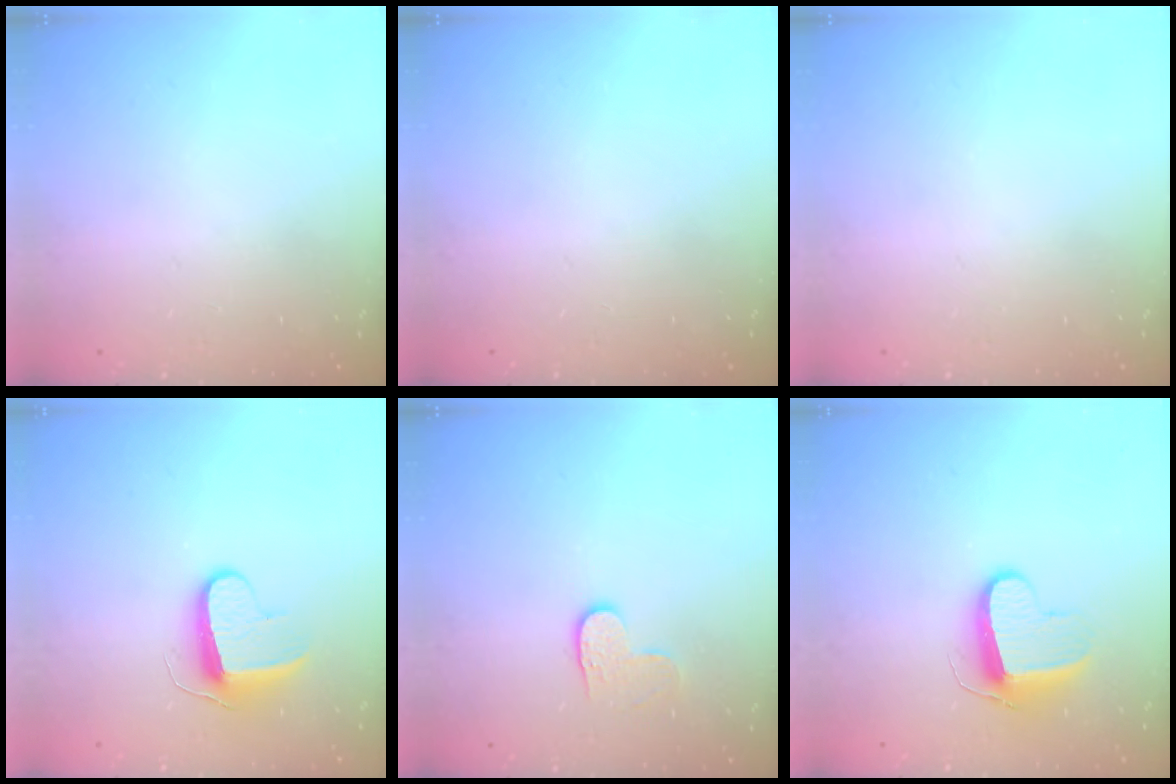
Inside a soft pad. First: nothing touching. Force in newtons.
{"total": 0.0}
{"total": 0.0}
{"total": 9.0, "press": 9.0, "slide": 0.5}
{"total": 4.7, "press": 4.7, "slide": 0.4}
{"total": 9.5, "press": 9.5, "slide": 0.4}